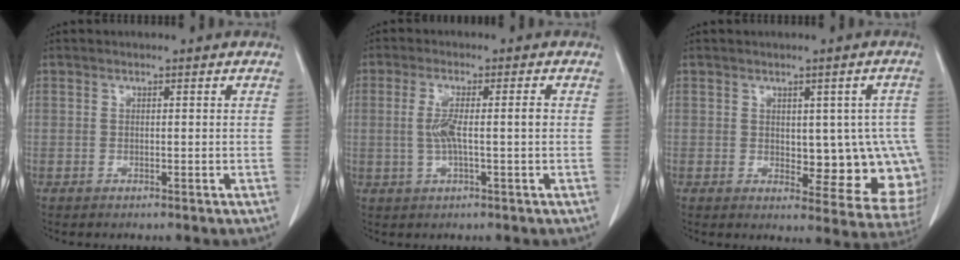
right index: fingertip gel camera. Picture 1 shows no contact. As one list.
[{"total": 5.1, "force": [-0.2, 0.4, 5.0], "torque": [-0.101, 0.004, -0.002]}, {"total": 11.2, "force": [-0.4, 5.2, 9.9], "torque": [-0.094, 0.004, 0.006]}]